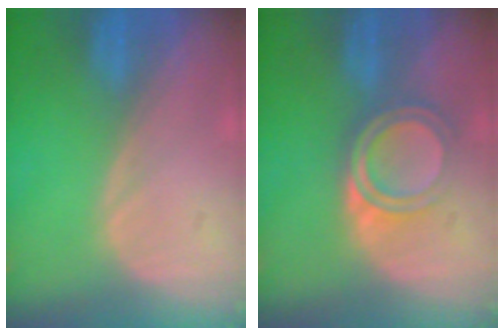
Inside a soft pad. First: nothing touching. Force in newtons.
{"total": 5.3, "press": 4.9, "slide": 1.9}